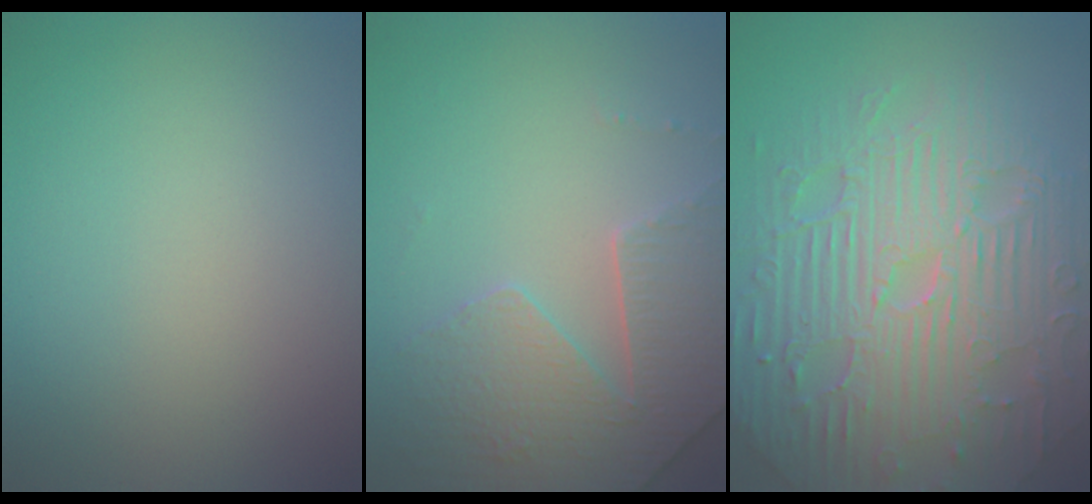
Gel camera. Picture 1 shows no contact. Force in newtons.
{"total": 4.0, "press": 3.9, "slide": 1.1}
{"total": 11.7, "press": 7.5, "slide": 9.0}